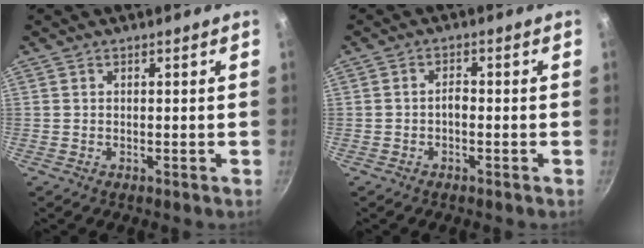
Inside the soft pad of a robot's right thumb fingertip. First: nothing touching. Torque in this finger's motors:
{"motor_torque": [1.01, 0.24, 0.54, 0.04, -0.01]}